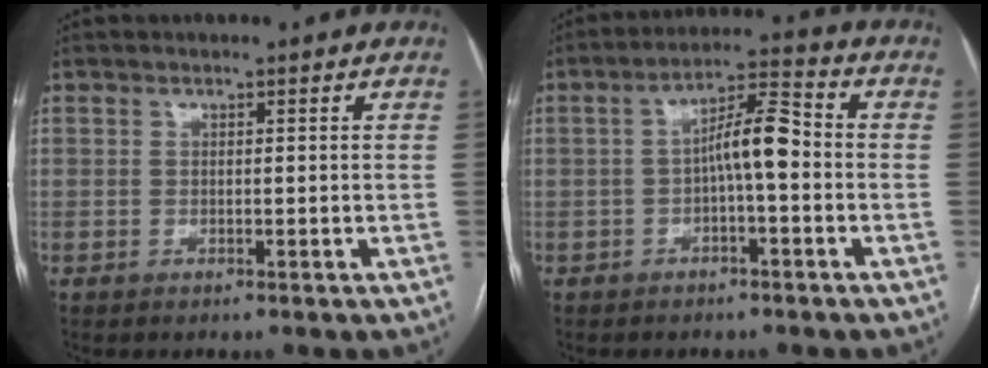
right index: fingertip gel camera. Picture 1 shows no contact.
{"total": 6.8, "force": [-0.9, 1.4, 6.6], "torque": [-0.113, 0.027, -0.017]}